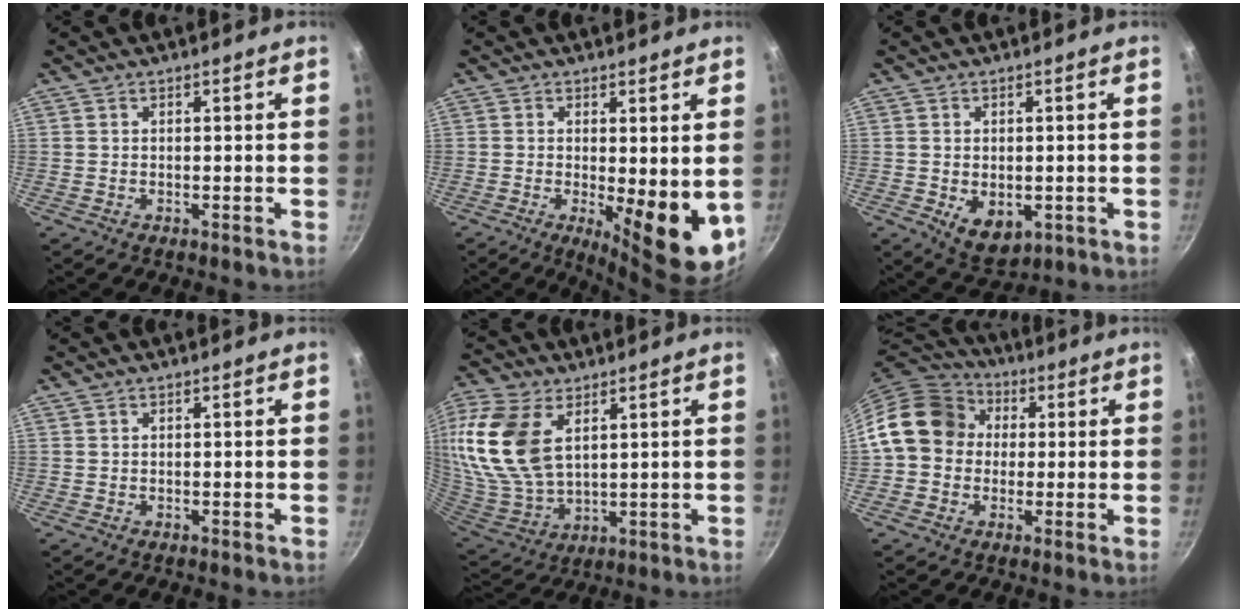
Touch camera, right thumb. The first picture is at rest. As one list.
[{"total": 11.0, "force": [-1.2, 3.6, 10.4], "torque": [-0.123, -0.013, -0.004]}, {"total": 6.9, "force": [-1.1, 4.7, 4.9], "torque": [-0.061, -0.011, -0.001]}, {"total": 0.0}, {"total": 18.3, "force": [6.0, 11.0, 13.3], "torque": [-0.276, -0.026, 0.129]}, {"total": 13.7, "force": [1.5, 11.8, 6.8], "torque": [-0.086, 0.029, 0.008]}]